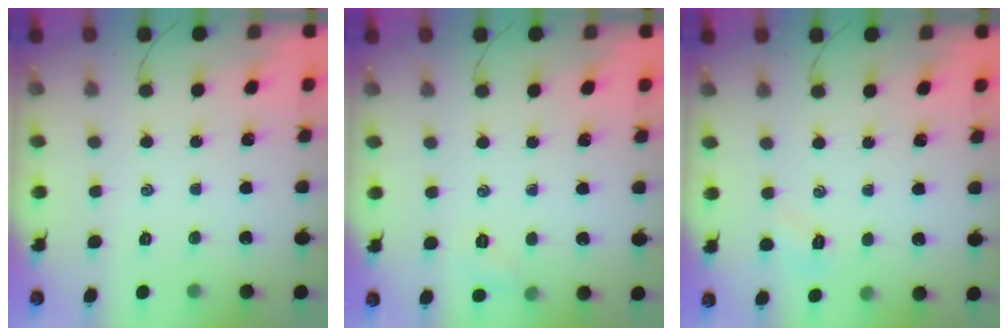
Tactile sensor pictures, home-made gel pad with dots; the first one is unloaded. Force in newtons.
{"total": 4.4, "press": 4.2, "slide": 1.4}
{"total": 3.7, "press": 3.7, "slide": 0.8}